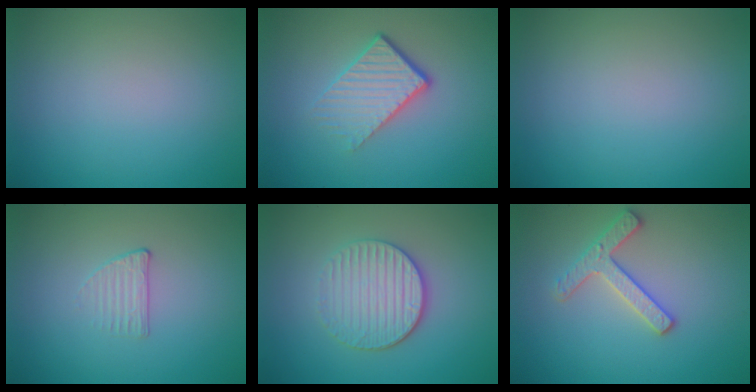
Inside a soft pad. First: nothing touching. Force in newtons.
{"total": 4.4, "press": 2.8, "slide": 3.4}
{"total": 0.0}
{"total": 1.2, "press": 0.6, "slide": 1.0}
{"total": 3.9, "press": 3.4, "slide": 1.9}
{"total": 2.7, "press": 2.6, "slide": 0.7}